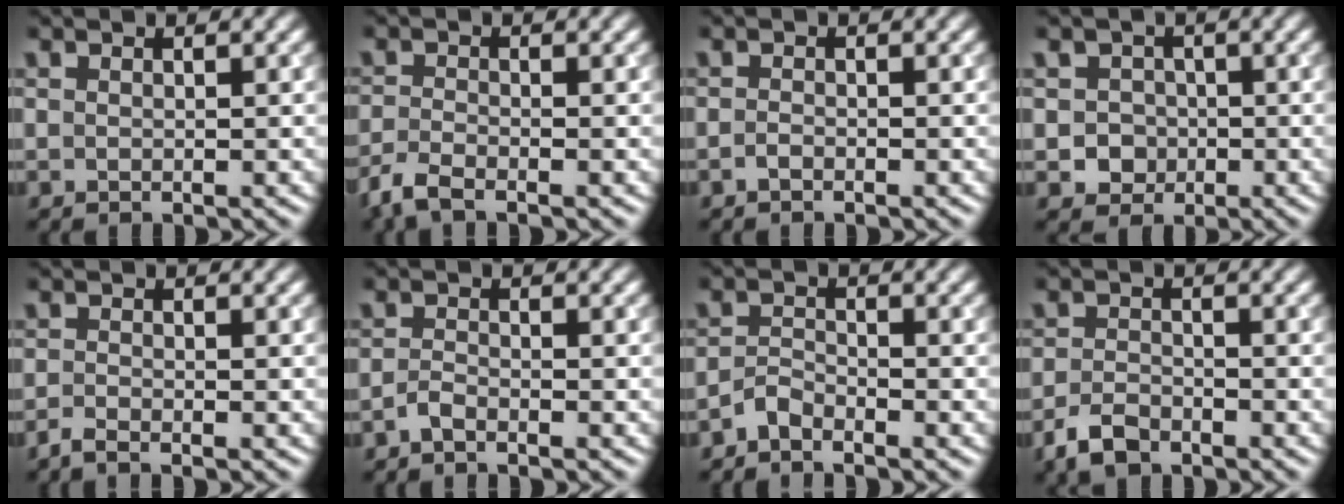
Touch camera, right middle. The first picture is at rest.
{"total": 2.8, "force": [-2.3, 0.6, 1.5], "torque": [-0.043, -0.011, -0.056]}
{"total": 0.7, "force": [-0.7, 0.2, 0.2], "torque": [-0.009, -0.002, -0.014]}
{"total": 2.2, "force": [-0.5, 2.1, 0.6], "torque": [0.007, -0.002, -0.010]}
{"total": 1.5, "force": [-1.3, 0.2, 0.6], "torque": [-0.017, -0.009, -0.032]}
{"total": 1.2, "force": [-1.1, 0.2, 0.5], "torque": [-0.017, 0.001, -0.024]}
{"total": 1.6, "force": [-1.5, 0.3, 0.4], "torque": [-0.012, 0.005, -0.035]}
{"total": 2.8, "force": [-2.3, 1.1, 1.2], "torque": [-0.029, -0.002, -0.051]}